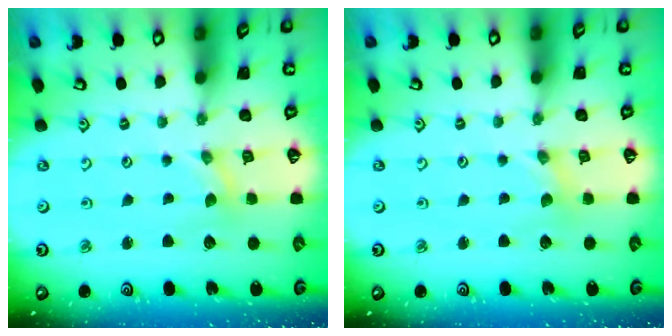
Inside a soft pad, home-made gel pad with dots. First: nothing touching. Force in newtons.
{"total": 0.0}